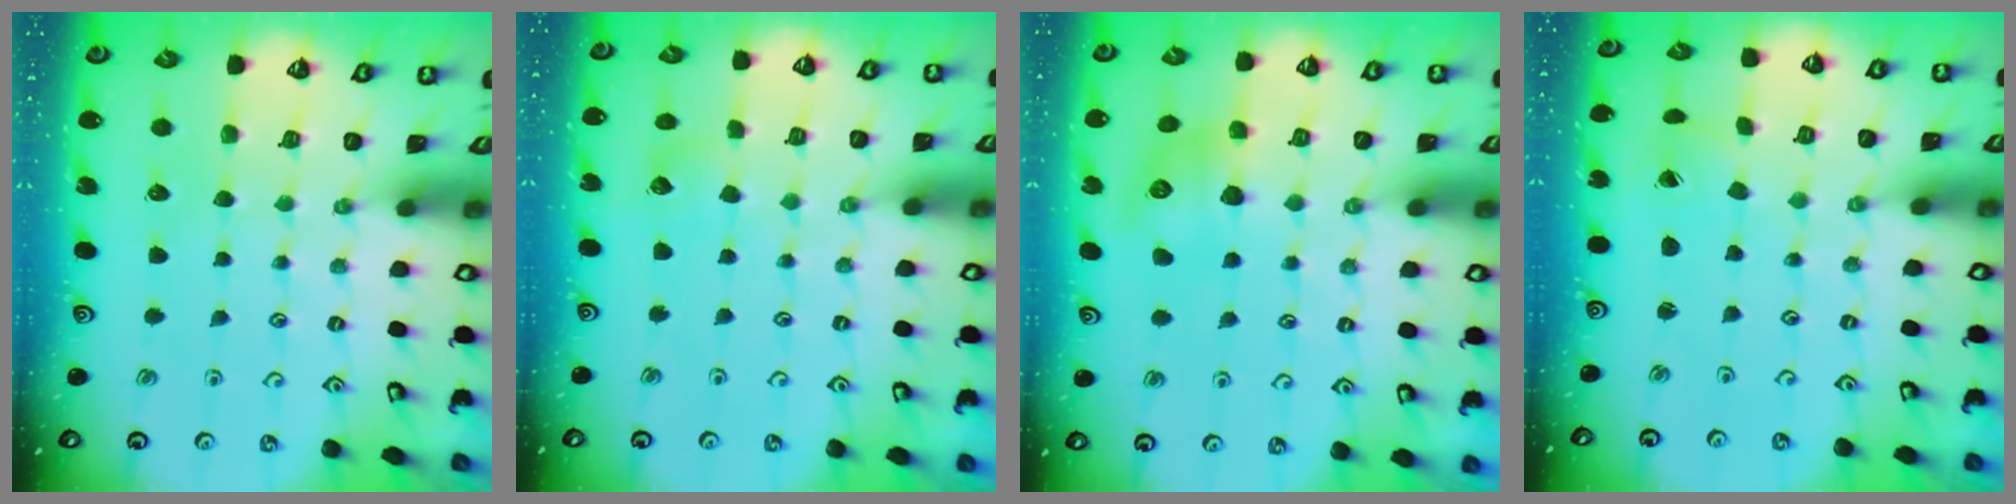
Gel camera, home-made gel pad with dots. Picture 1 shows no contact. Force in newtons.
{"total": 4.4, "press": 4.3, "slide": 0.4}
{"total": 9.8, "press": 9.8, "slide": 0.2}
{"total": 0.5, "press": 0.5, "slide": 0.1}